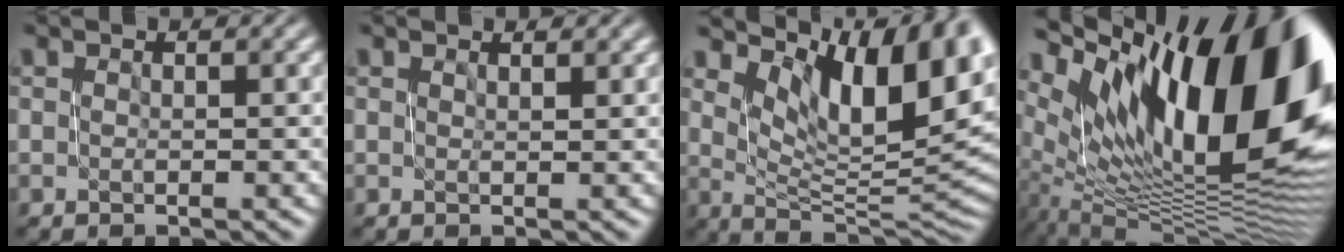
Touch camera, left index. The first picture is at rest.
{"total": 1.0, "force": [0.8, 0.3, 0.5], "torque": [-0.001, 0.001, 0.013]}
{"total": 11.8, "force": [5.9, 4.8, 9.0], "torque": [-0.130, 0.004, 0.112]}
{"total": 18.4, "force": [6.7, 8.1, 15.1], "torque": [-0.243, 0.030, 0.111]}